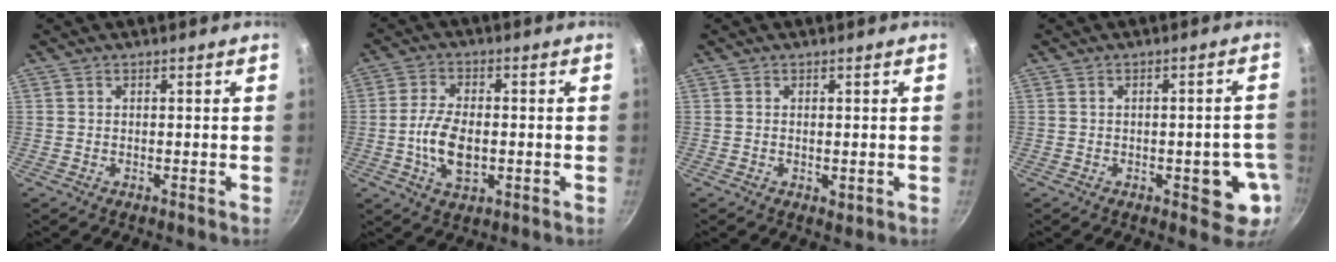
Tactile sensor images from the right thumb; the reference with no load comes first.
{"total": 8.8, "force": [-1.3, 4.9, 7.2], "torque": [-0.137, 0.009, -0.026]}
{"total": 1.2, "force": [0.0, 0.7, 1.0], "torque": [-0.015, -0.004, -0.001]}
{"total": 7.9, "force": [-2.3, 3.7, 6.6], "torque": [-0.040, 0.013, -0.026]}